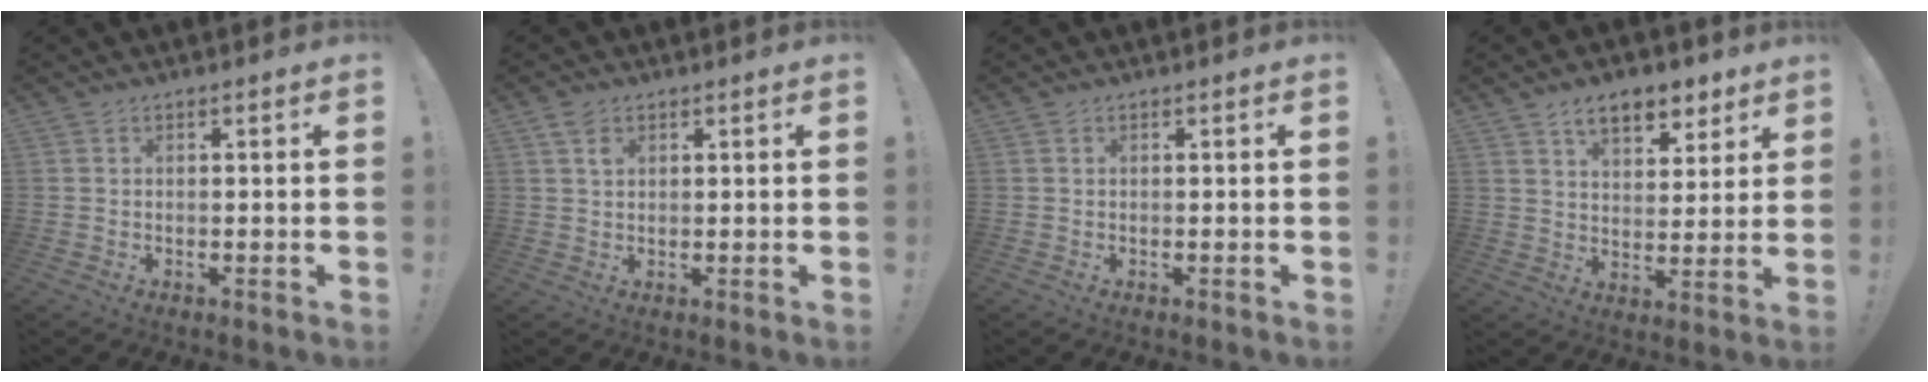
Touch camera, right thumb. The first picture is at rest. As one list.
[{"total": 2.8, "force": [1.7, 1.7, 1.5], "torque": [-0.020, -0.004, 0.028]}, {"total": 0.0}, {"total": 10.1, "force": [6.4, 5.4, 5.5], "torque": [-0.077, -0.029, 0.117]}]